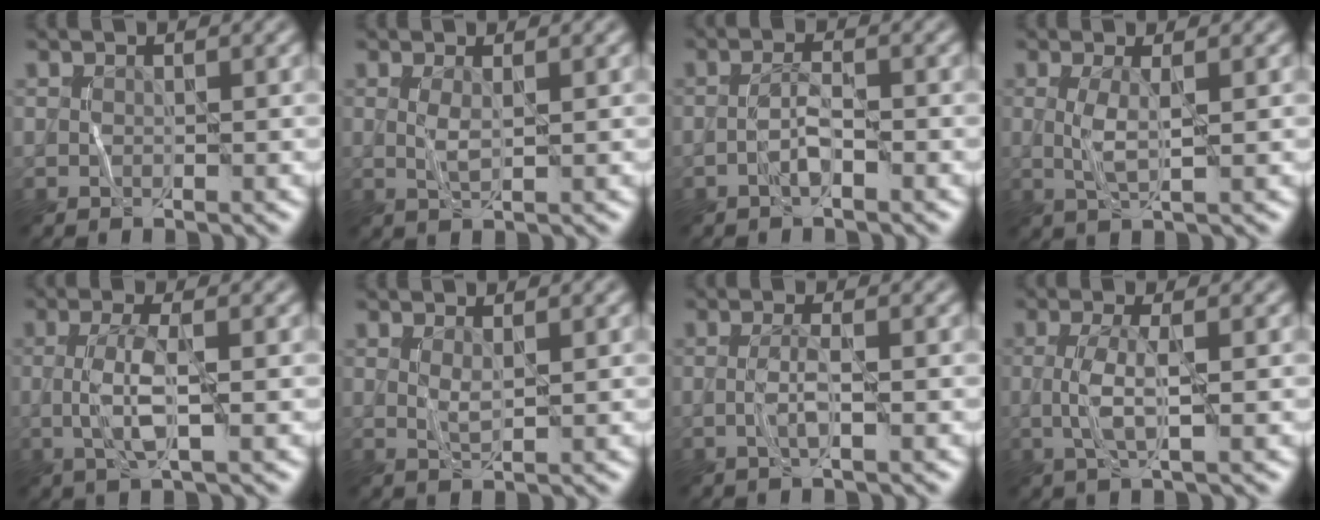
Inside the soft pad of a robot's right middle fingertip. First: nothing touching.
{"total": 1.1, "force": [0.3, 0.2, 1.0], "torque": [-0.026, 0.007, 0.006]}
{"total": 1.7, "force": [-0.9, 0.3, 1.3], "torque": [-0.029, 0.015, -0.023]}
{"total": 2.0, "force": [0.2, 0.4, 2.0], "torque": [-0.047, 0.005, 0.004]}
{"total": 3.5, "force": [-0.4, 0.7, 3.4], "torque": [-0.074, 0.006, -0.011]}
{"total": 0.9, "force": [0.5, 0.1, 0.7], "torque": [-0.018, 0.003, 0.009]}
{"total": 1.6, "force": [-0.3, 0.2, 1.6], "torque": [-0.036, 0.007, -0.009]}
{"total": 2.8, "force": [-0.2, 0.6, 2.7], "torque": [-0.064, 0.002, -0.005]}